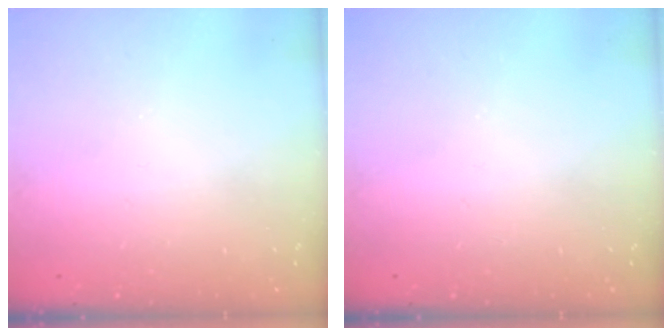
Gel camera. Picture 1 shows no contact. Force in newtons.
{"total": 0.0}